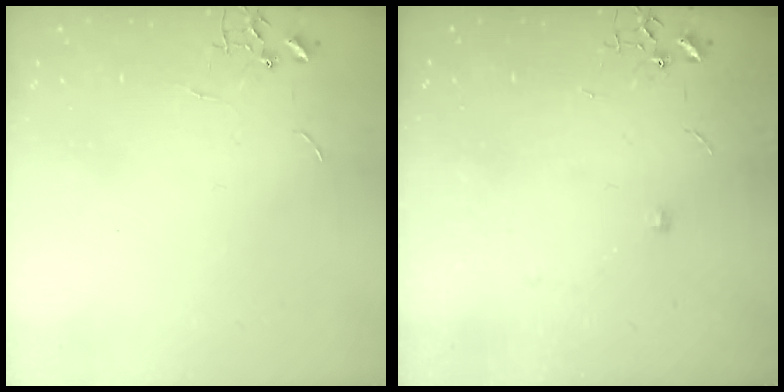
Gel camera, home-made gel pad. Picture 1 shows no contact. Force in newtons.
{"total": 3.7, "press": 3.6, "slide": 0.6}